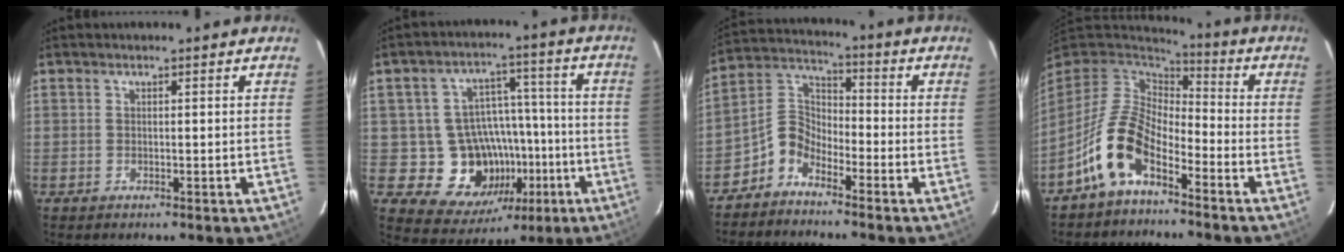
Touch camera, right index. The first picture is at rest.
{"total": 14.4, "force": [-4.7, 12.2, 6.1], "torque": [-0.118, 0.033, -0.042]}
{"total": 6.2, "force": [-4.4, 3.6, 2.5], "torque": [-0.056, 0.029, -0.103]}
{"total": 12.0, "force": [-6.6, 6.0, 8.1], "torque": [-0.161, 0.011, -0.133]}